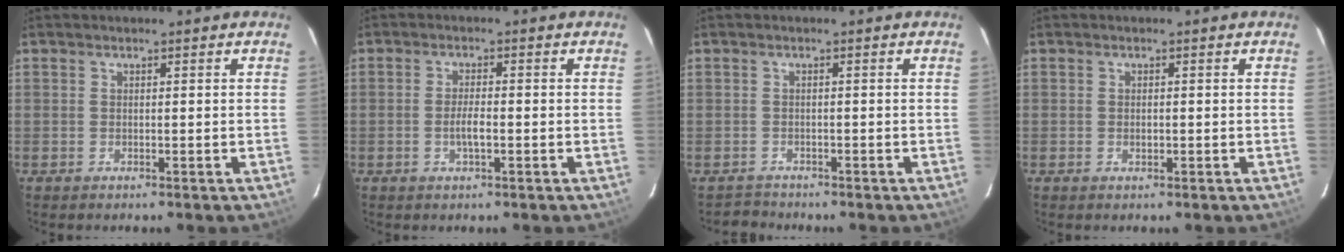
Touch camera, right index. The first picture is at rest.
{"total": 2.8, "force": [-0.9, 0.7, 2.5], "torque": [-0.049, -0.003, -0.015]}
{"total": 2.1, "force": [-1.7, 1.1, -0.7], "torque": [0.008, 0.010, -0.031]}
{"total": 0.9, "force": [-0.2, 0.6, 0.6], "torque": [-0.009, 0.000, -0.001]}